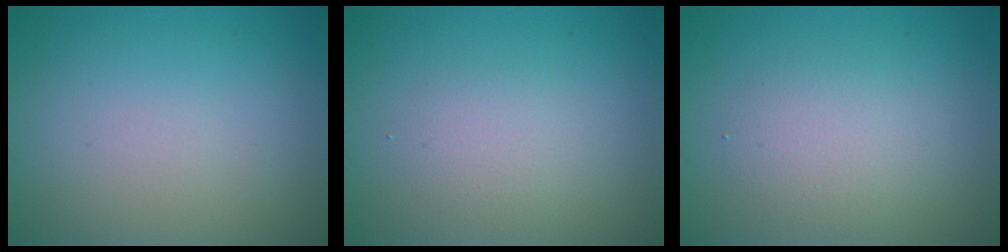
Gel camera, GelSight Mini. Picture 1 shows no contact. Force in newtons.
{"total": 1.7, "press": 1.7, "slide": 0.1}
{"total": 2.7, "press": 2.7, "slide": 0.1}